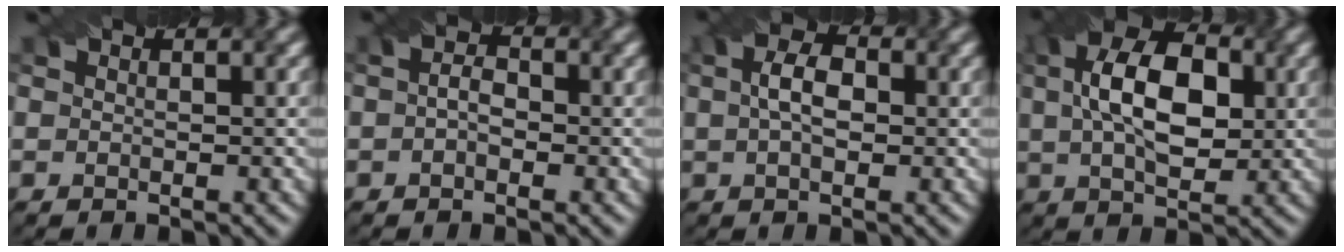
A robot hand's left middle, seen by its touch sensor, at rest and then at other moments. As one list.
[{"total": 1.8, "force": [-0.2, 1.1, 1.4], "torque": [-0.029, 0.006, -0.007]}, {"total": 3.8, "force": [0.4, 2.2, 3.0], "torque": [-0.057, 0.007, 0.000]}, {"total": 9.3, "force": [1.6, 5.3, 7.5], "torque": [-0.136, 0.017, 0.022]}]